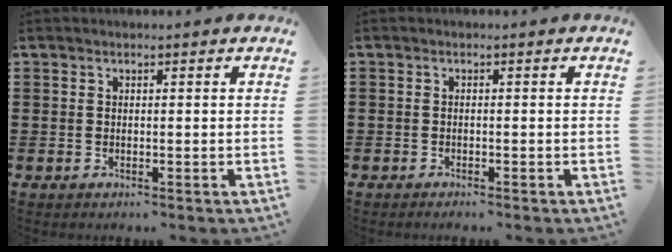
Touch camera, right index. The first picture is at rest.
{"total": 0.7, "force": [-0.7, 0.2, 0.0], "torque": [-0.001, 0.000, -0.014]}